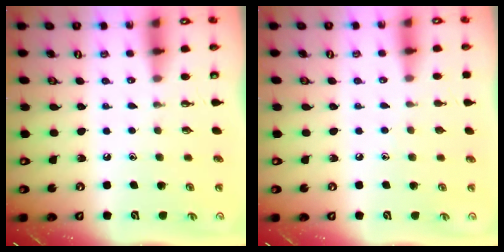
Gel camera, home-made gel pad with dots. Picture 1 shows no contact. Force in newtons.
{"total": 3.8, "press": 3.7, "slide": 0.4}